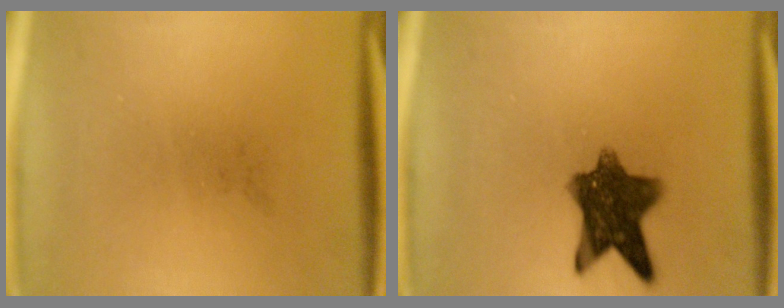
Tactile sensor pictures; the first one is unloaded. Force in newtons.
{"total": 9.7}